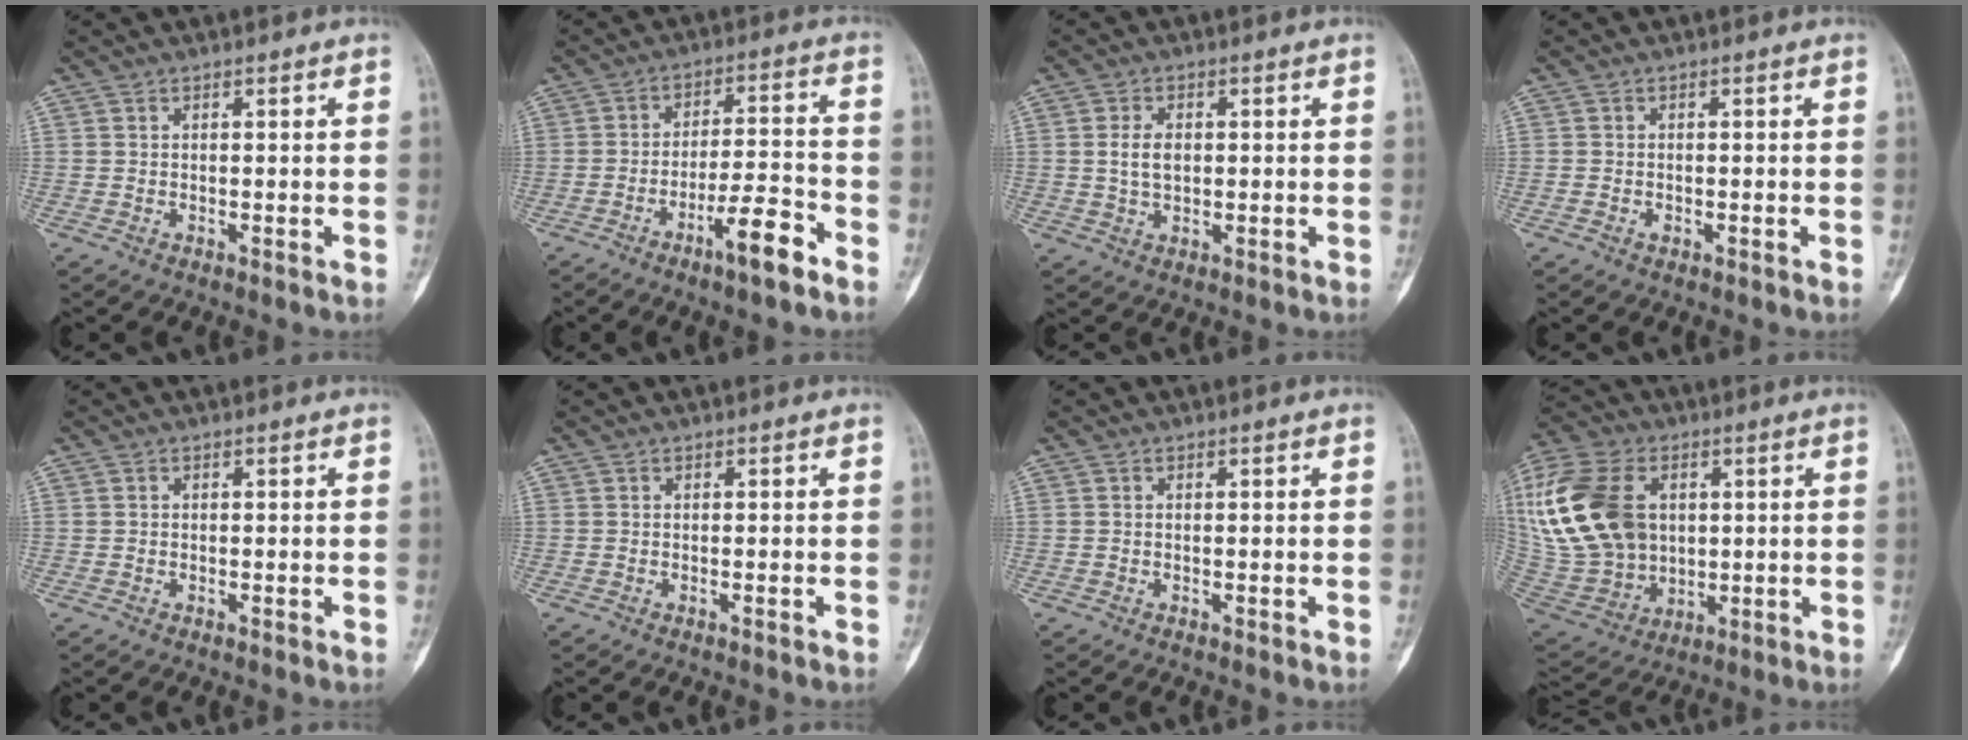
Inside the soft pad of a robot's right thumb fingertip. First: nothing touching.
{"total": 9.0, "force": [-5.4, 1.8, 6.9], "torque": [-0.115, 0.039, -0.088]}
{"total": 4.1, "force": [0.3, 2.6, 3.1], "torque": [-0.054, 0.001, 0.007]}
{"total": 0.8, "force": [-0.4, 0.6, 0.4], "torque": [-0.004, 0.005, -0.006]}
{"total": 0.0}
{"total": 0.0}
{"total": 0.0}
{"total": 26.9, "force": [5.1, 19.2, 18.1], "torque": [-0.402, 0.014, 0.111]}